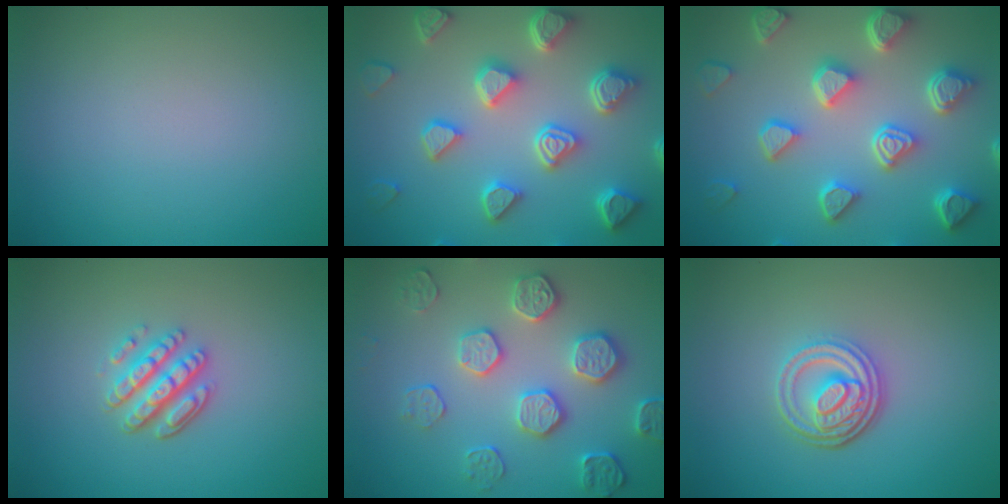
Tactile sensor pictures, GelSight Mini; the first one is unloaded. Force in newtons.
{"total": 7.1, "press": 5.7, "slide": 4.2}
{"total": 7.4, "press": 5.9, "slide": 4.5}
{"total": 3.7, "press": 3.1, "slide": 2.0}
{"total": 4.6, "press": 4.2, "slide": 1.7}
{"total": 4.3, "press": 3.3, "slide": 2.8}